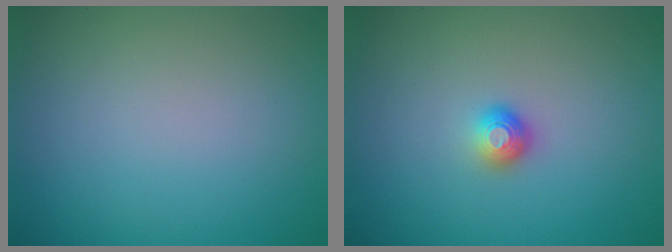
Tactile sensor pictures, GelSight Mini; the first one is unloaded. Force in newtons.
{"total": 1.5, "press": 1.1, "slide": 1.0}